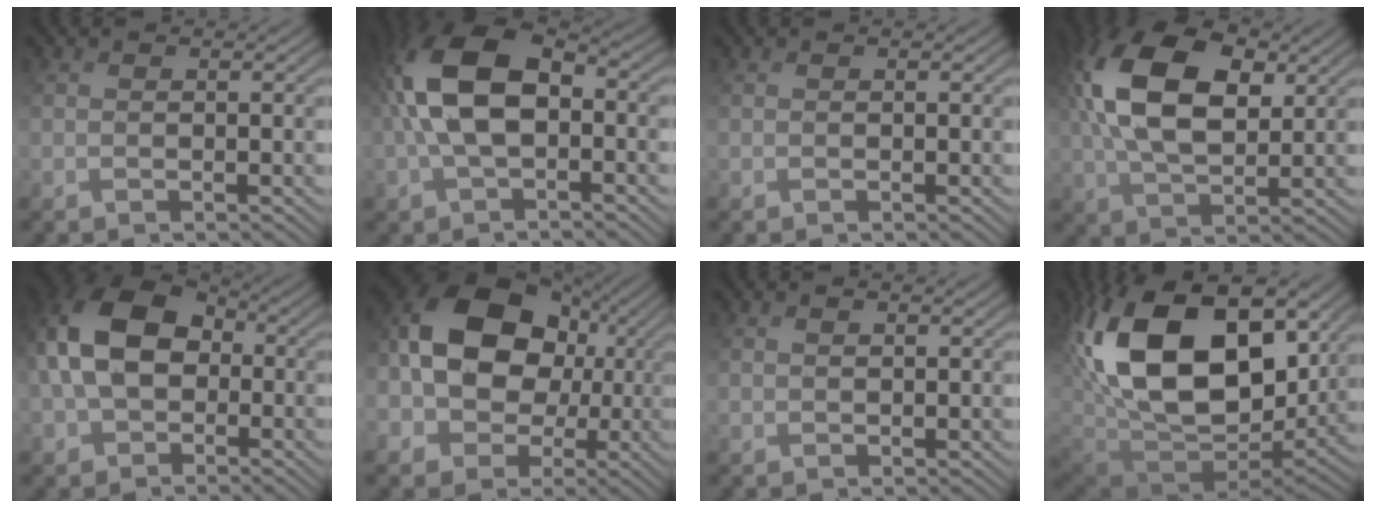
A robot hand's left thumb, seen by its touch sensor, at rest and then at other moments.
{"total": 11.0, "force": [-0.2, 6.0, 9.2], "torque": [-0.199, 0.018, -0.013]}
{"total": 0.0}
{"total": 15.0, "force": [4.0, 8.6, 11.7], "torque": [-0.271, 0.023, 0.072]}
{"total": 13.4, "force": [0.1, 9.3, 9.6], "torque": [-0.219, 0.003, -0.012]}
{"total": 17.4, "force": [0.7, 13.3, 11.2], "torque": [-0.244, 0.017, -0.001]}
{"total": 0.8, "force": [0.4, 0.3, 0.6], "torque": [-0.016, 0.002, 0.009]}
{"total": 21.4, "force": [5.2, 13.4, 16.0], "torque": [-0.357, 0.002, 0.094]}